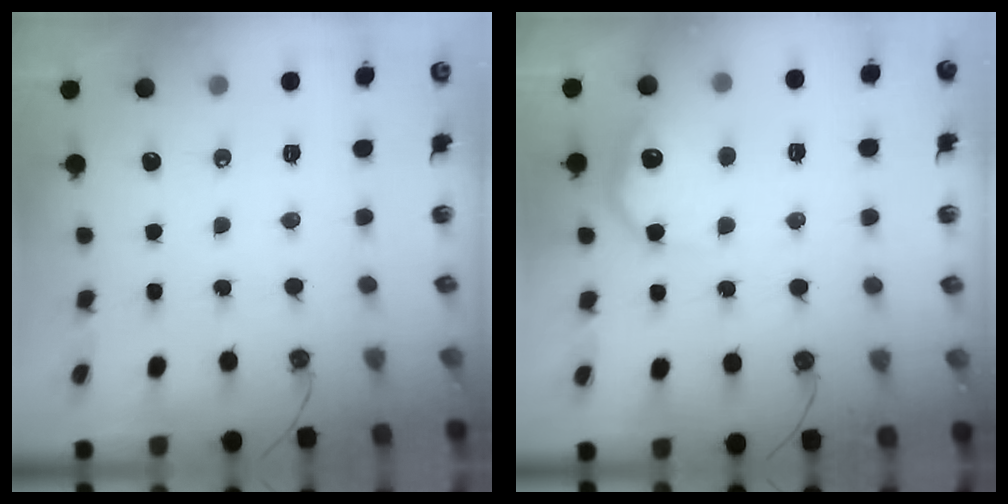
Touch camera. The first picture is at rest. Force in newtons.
{"total": 11.8, "press": 11.7, "slide": 0.5}